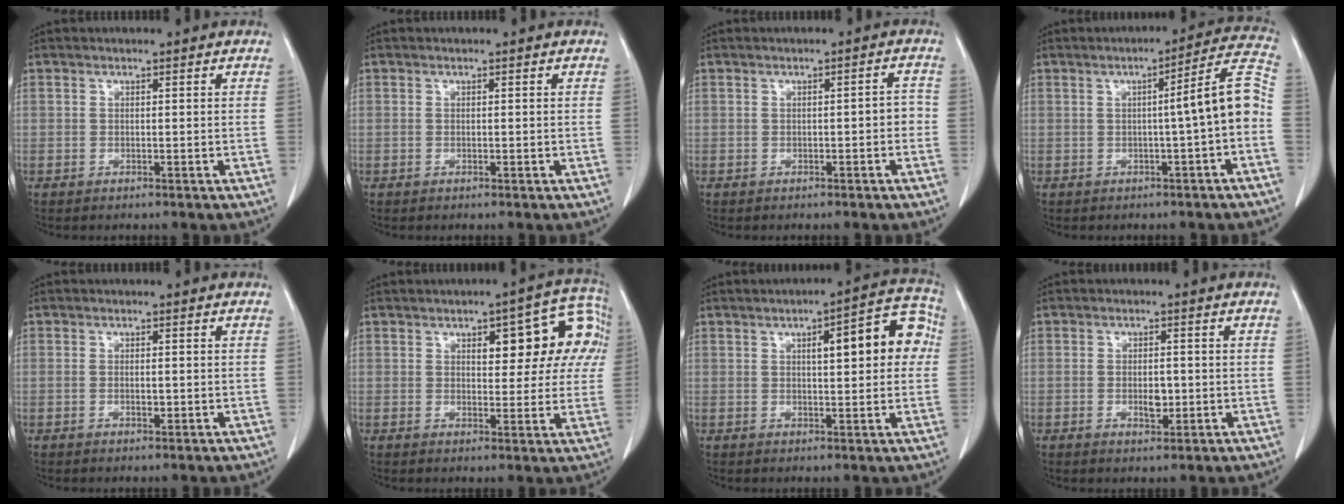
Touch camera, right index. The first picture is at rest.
{"total": 0.0}
{"total": 2.1, "force": [-0.5, 0.6, 1.9], "torque": [-0.021, 0.008, -0.007]}
{"total": 8.1, "force": [-1.1, -0.6, 8.0], "torque": [-0.100, 0.022, -0.019]}
{"total": 1.2, "force": [-0.2, 0.4, 1.1], "torque": [-0.020, -0.001, -0.002]}
{"total": 11.5, "force": [3.4, 4.8, 9.9], "torque": [-0.102, 0.037, 0.041]}
{"total": 10.5, "force": [2.2, 2.8, 9.9], "torque": [-0.120, 0.032, 0.024]}
{"total": 2.9, "force": [-0.5, 1.3, 2.5], "torque": [-0.042, 0.000, -0.003]}